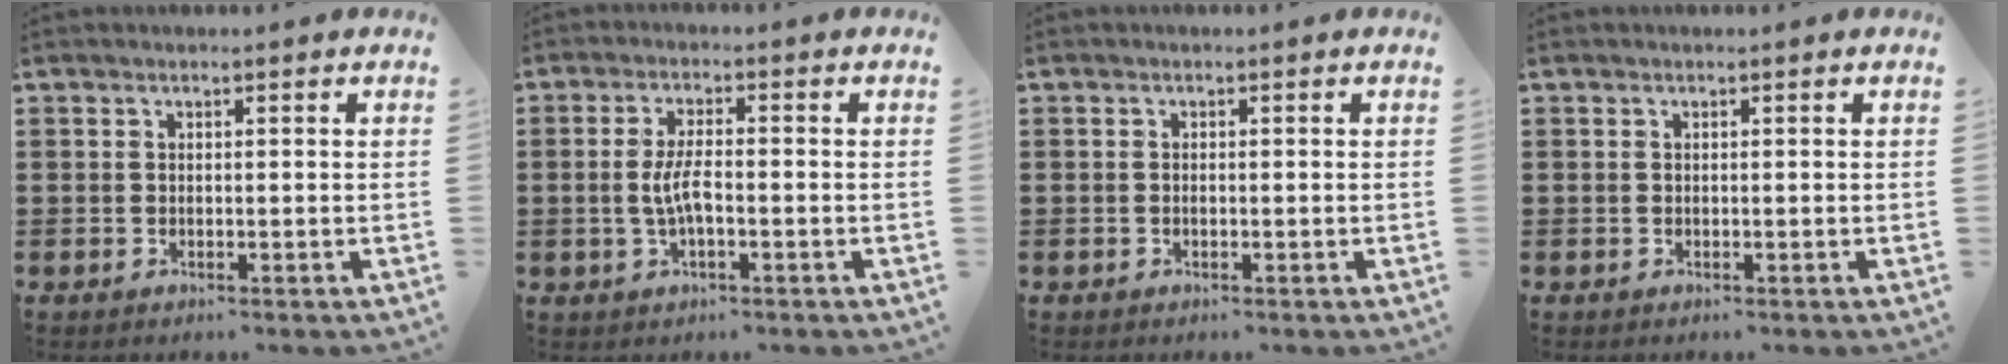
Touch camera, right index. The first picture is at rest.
{"total": 4.3, "force": [-0.7, 1.2, 4.1], "torque": [-0.096, -0.004, -0.020]}
{"total": 0.0}
{"total": 0.0}